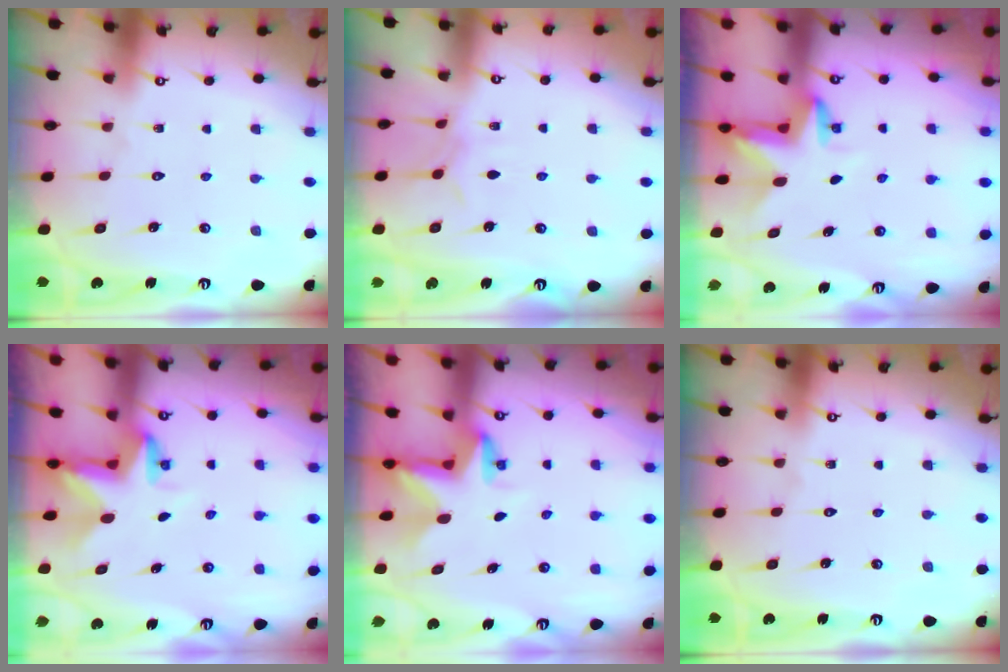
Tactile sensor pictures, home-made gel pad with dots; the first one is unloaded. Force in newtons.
{"total": 3.5, "press": 3.5, "slide": 0.7}
{"total": 3.2, "press": 3.2, "slide": 0.1}
{"total": 3.0, "press": 3.0, "slide": 0.2}
{"total": 2.8, "press": 2.8, "slide": 0.2}
{"total": 0.0}